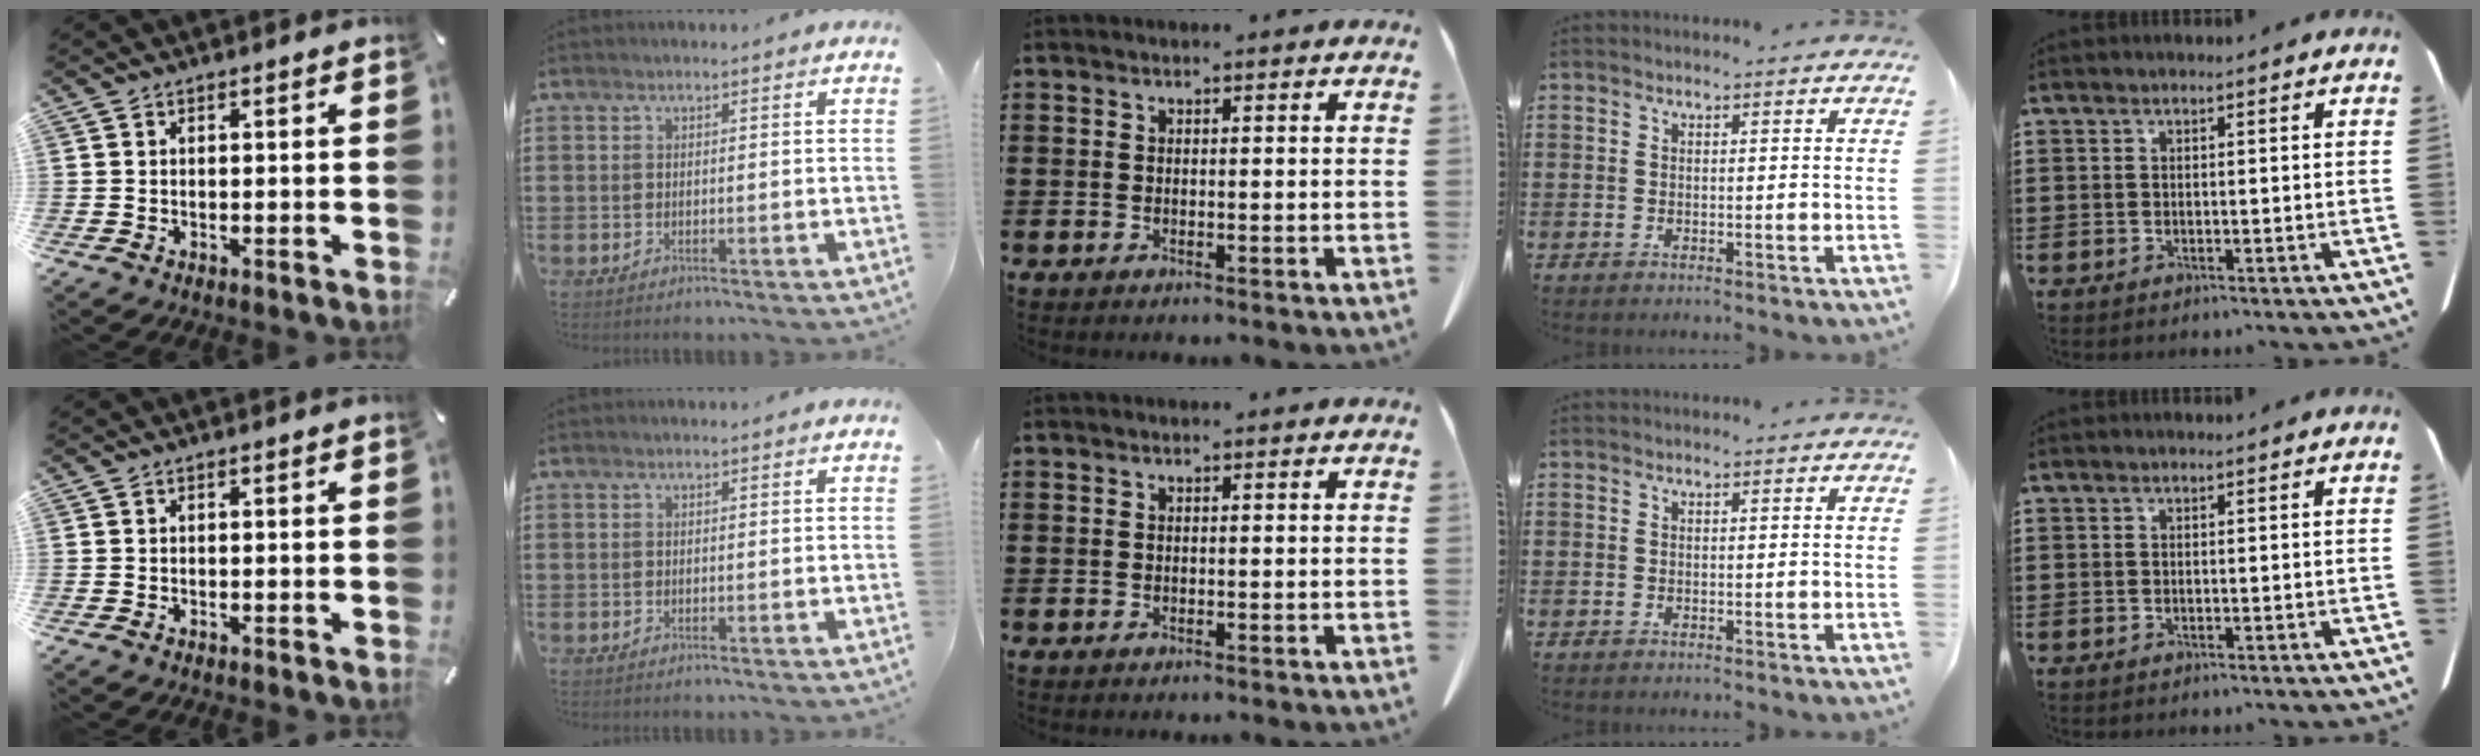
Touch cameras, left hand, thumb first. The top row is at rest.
{}